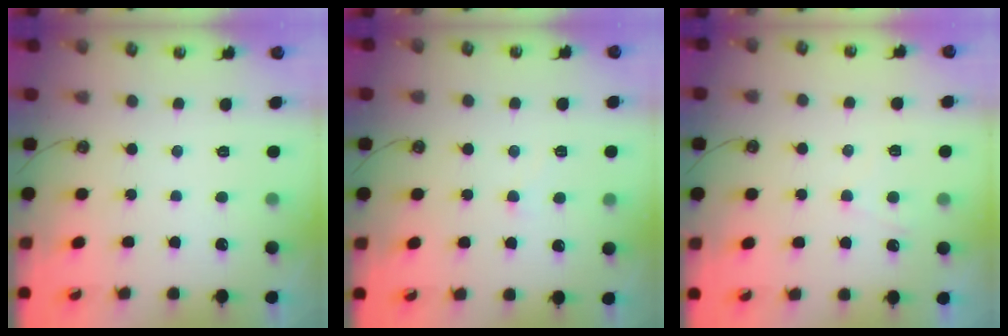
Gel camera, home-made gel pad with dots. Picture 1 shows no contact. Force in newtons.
{"total": 4.4, "press": 4.4, "slide": 0.2}
{"total": 3.8, "press": 3.8, "slide": 0.5}